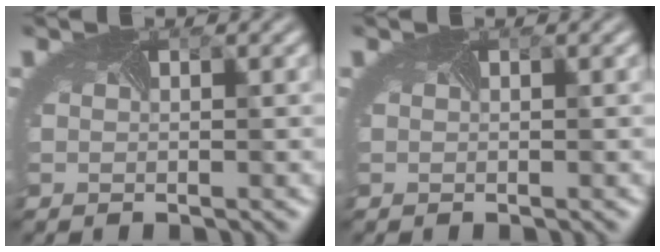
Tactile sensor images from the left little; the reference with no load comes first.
{"total": 0.0}